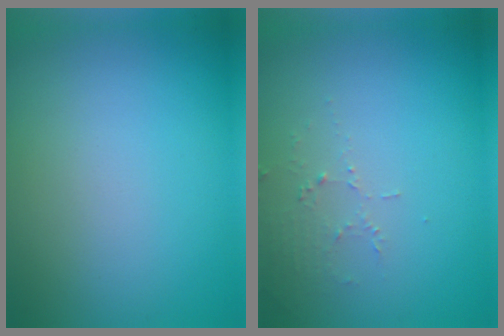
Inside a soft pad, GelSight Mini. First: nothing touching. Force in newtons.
{"total": 1.5, "press": 1.5, "slide": 0.2}